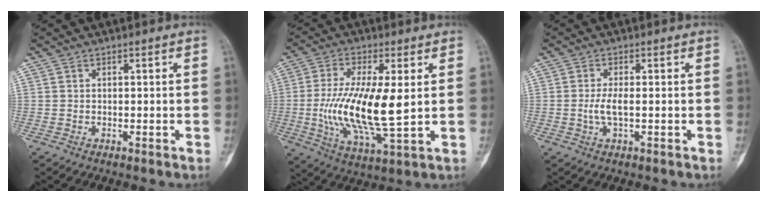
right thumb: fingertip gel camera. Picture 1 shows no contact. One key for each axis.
{"total": 15.7, "fx": 0.3, "fy": 4.6, "fz": 15.0, "tx": -0.306, "ty": -0.016, "tz": 0.011}
{"total": 3.1, "fx": -0.3, "fy": 0.9, "fz": 3.0, "tx": -0.071, "ty": -0.002, "tz": -0.007}